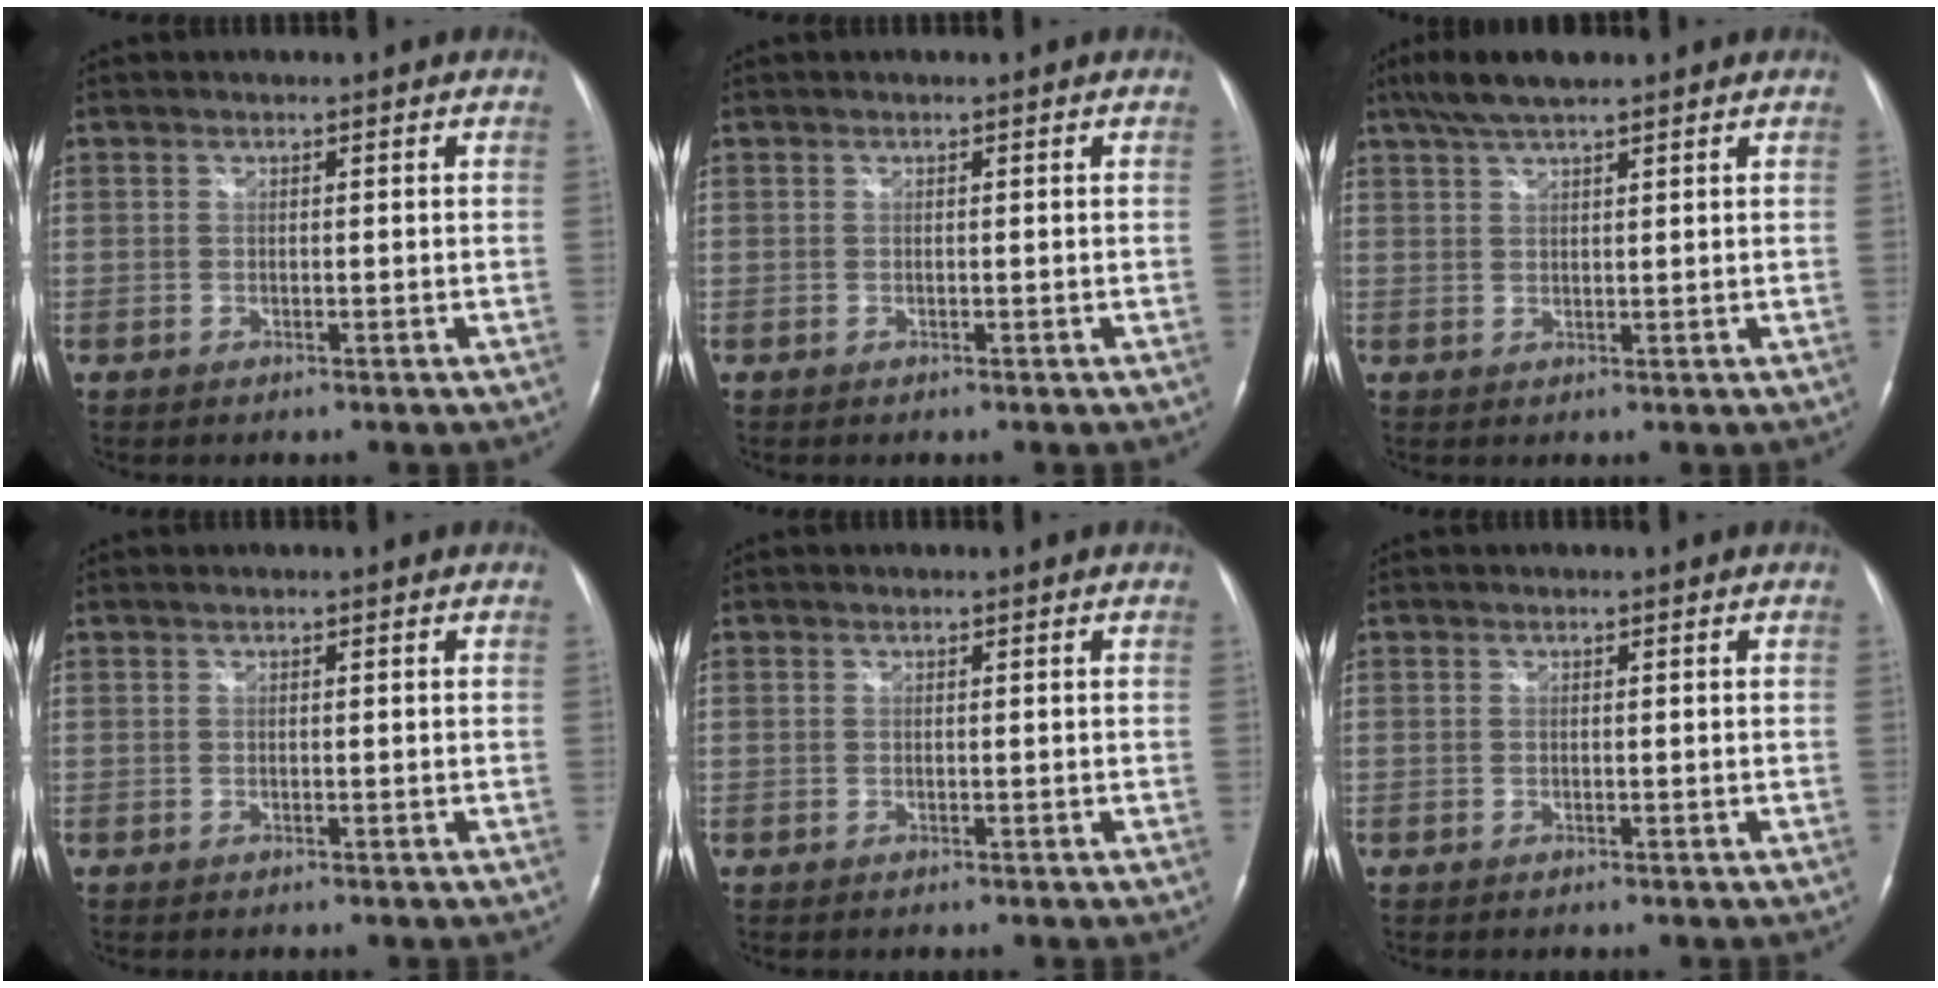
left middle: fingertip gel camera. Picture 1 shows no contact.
{"total": 0.0}
{"total": 5.9, "force": [4.6, 0.8, 3.6], "torque": [-0.072, 0.022, 0.085]}
{"total": 0.0}
{"total": 0.0}
{"total": 0.0}